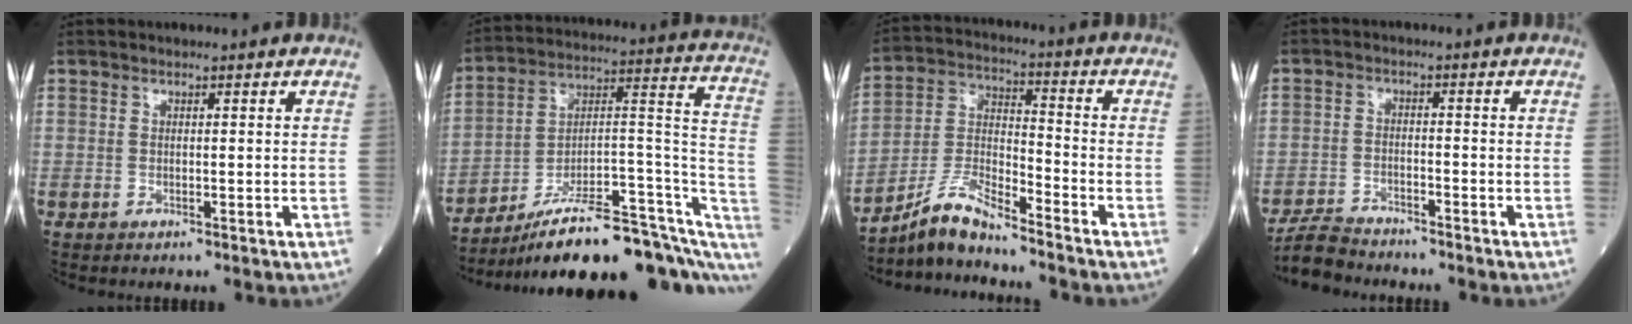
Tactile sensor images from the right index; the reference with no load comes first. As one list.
[{"total": 23.8, "force": [-17.1, 5.1, 15.8], "torque": [-0.158, 0.040, -0.257]}, {"total": 8.1, "force": [-7.4, 0.2, 3.3], "torque": [-0.079, -0.002, -0.144]}, {"total": 5.0, "force": [-4.9, 0.9, 0.4], "torque": [-0.015, -0.016, -0.092]}]